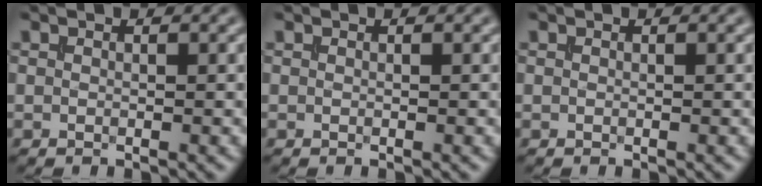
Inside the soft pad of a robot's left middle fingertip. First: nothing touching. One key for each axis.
{"total": 0.0}
{"total": 0.0}